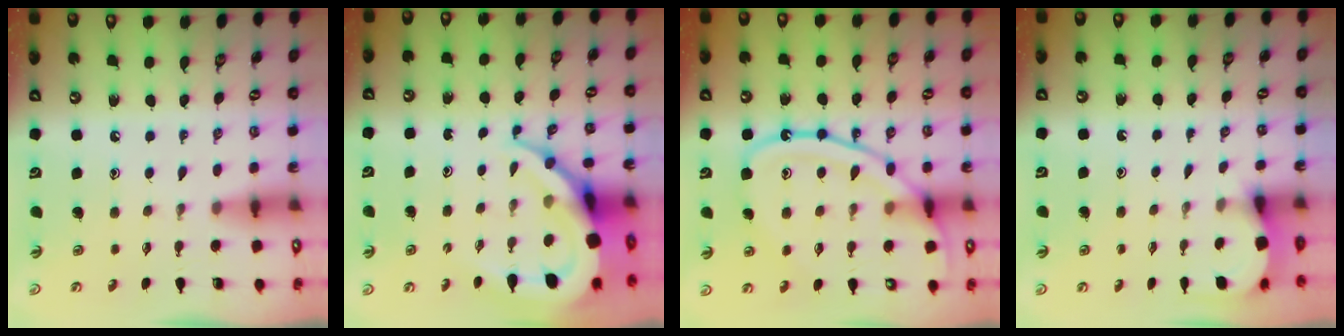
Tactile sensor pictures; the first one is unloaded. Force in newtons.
{"total": 13.1, "press": 13.1, "slide": 1.5}
{"total": 16.6, "press": 16.5, "slide": 1.4}
{"total": 2.9, "press": 2.9, "slide": 0.3}